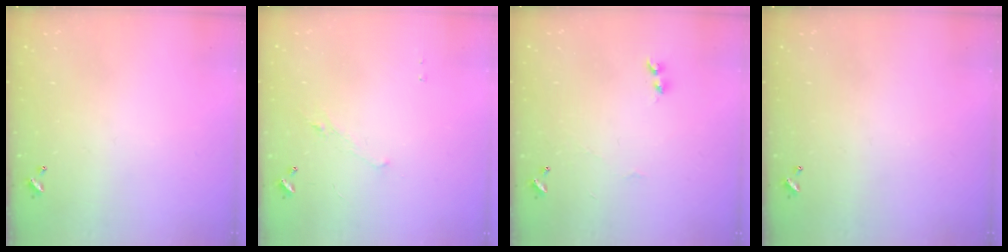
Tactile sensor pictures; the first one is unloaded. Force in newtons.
{"total": 1.3, "press": 1.2, "slide": 0.6}
{"total": 2.1, "press": 2.1, "slide": 0.5}
{"total": 0.0}